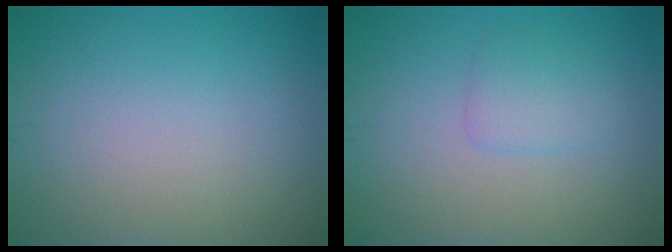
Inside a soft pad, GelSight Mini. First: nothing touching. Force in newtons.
{"total": 1.8, "press": 1.8, "slide": 0.0}